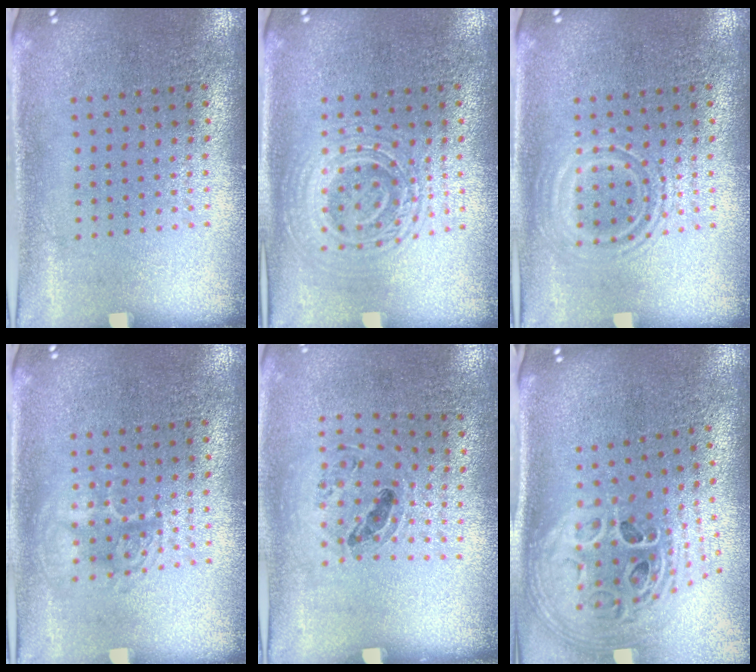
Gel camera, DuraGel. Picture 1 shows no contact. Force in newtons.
{"total": 1.8, "press": 1.8, "slide": 0.4}
{"total": 2.1, "press": 2.1, "slide": 0.3}
{"total": 1.8, "press": 1.7, "slide": 0.2}
{"total": 1.0, "press": 0.8, "slide": 0.5}
{"total": 2.8, "press": 2.0, "slide": 2.0}